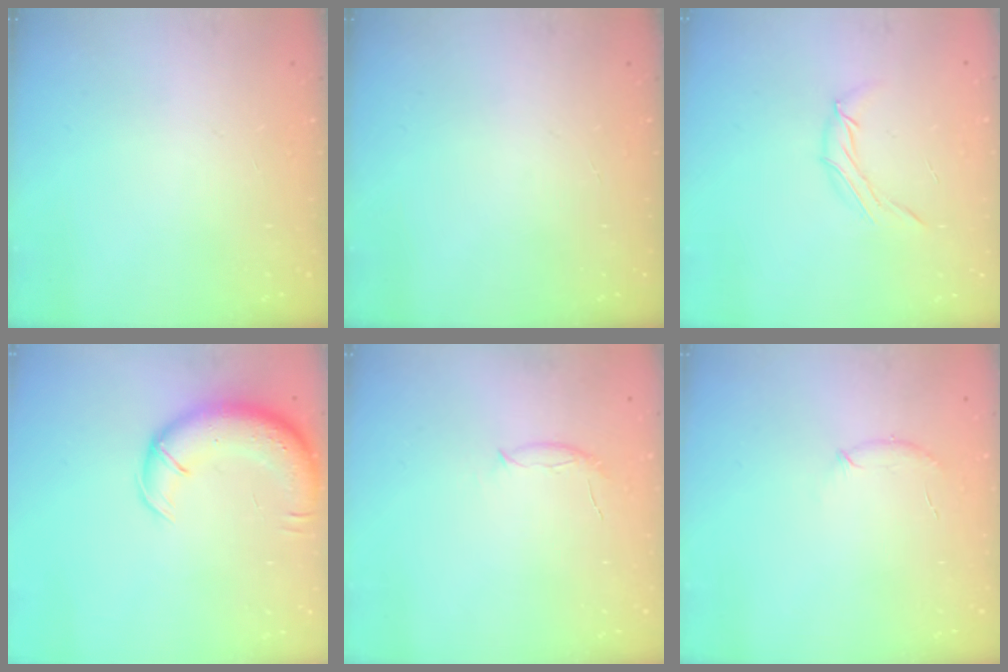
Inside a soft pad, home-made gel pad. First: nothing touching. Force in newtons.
{"total": 0.0}
{"total": 6.6, "press": 6.6, "slide": 0.6}
{"total": 13.4, "press": 12.9, "slide": 3.5}
{"total": 5.6, "press": 5.5, "slide": 0.9}
{"total": 6.1, "press": 5.9, "slide": 1.4}